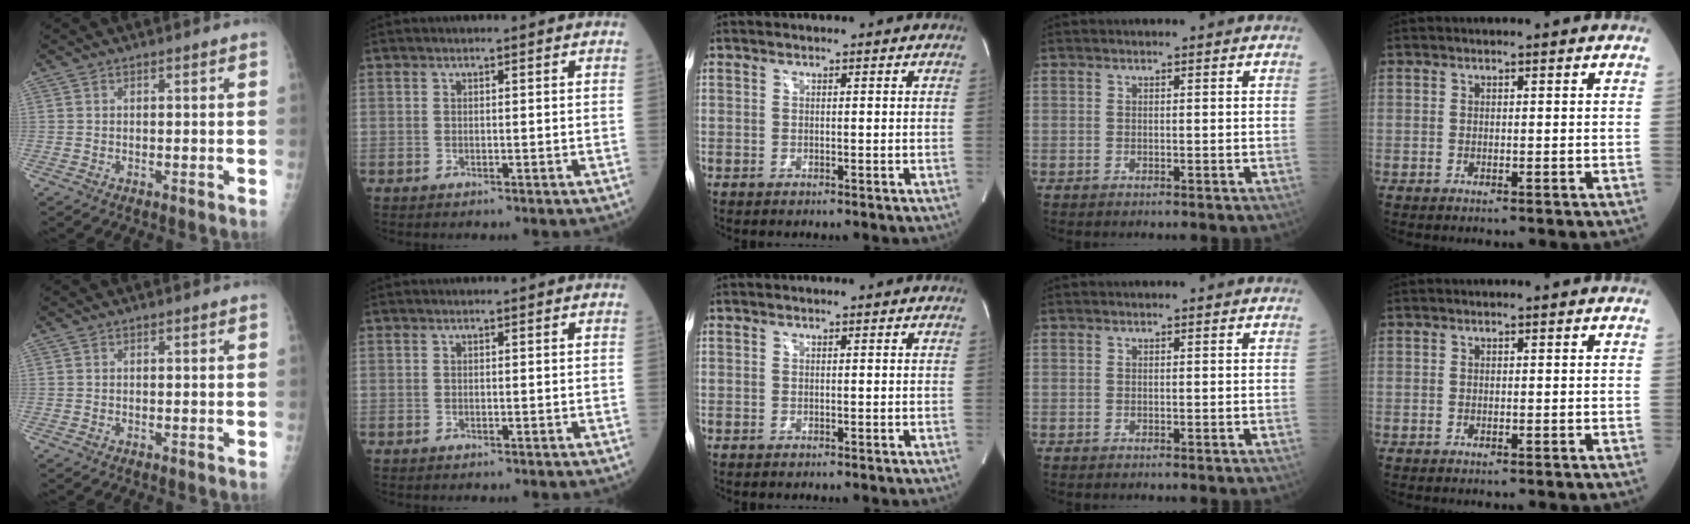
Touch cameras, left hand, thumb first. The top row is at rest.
{"index": {"total": 0.8, "force": [-0.8, -0.1, -0.2], "torque": [0.002, -0.007, -0.012]}}